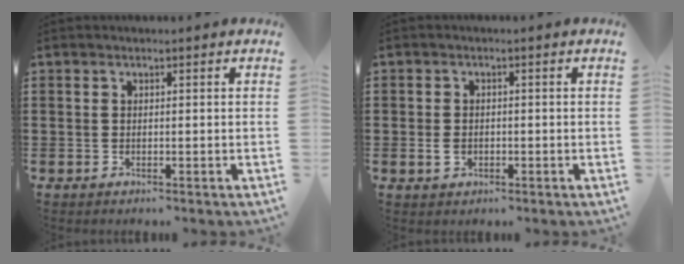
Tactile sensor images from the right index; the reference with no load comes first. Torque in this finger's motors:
{"motor_torque": [-0.03, -0.08, 0.03, 0.01]}